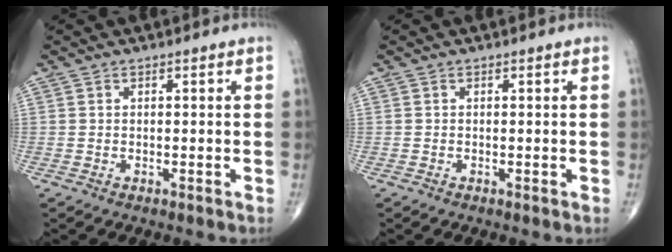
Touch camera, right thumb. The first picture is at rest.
{"total": 0.0}